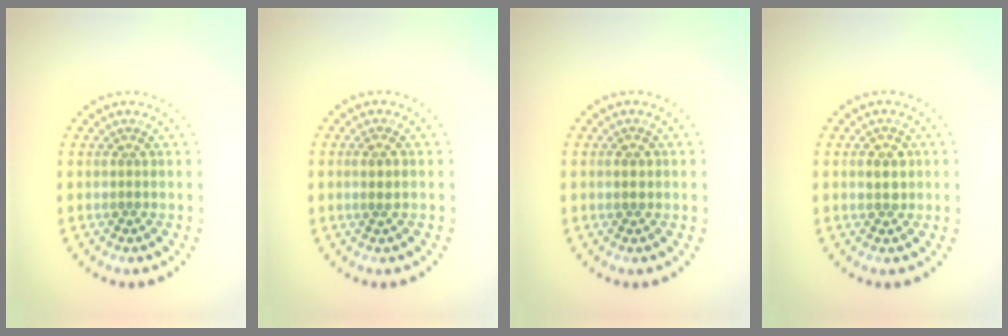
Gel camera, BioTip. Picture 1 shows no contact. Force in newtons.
{"total": 0.6, "press": 0.4, "slide": 0.3}
{"total": 1.3, "press": 1.2, "slide": 0.3}
{"total": 1.6, "press": 1.6, "slide": 0.3}